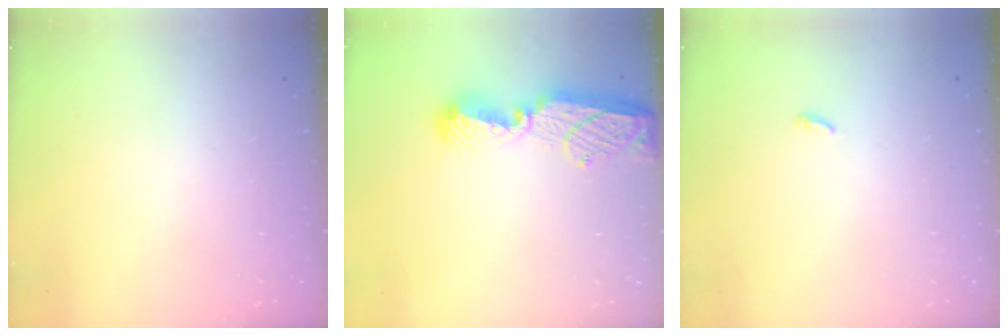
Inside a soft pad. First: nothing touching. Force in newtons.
{"total": 10.7, "press": 10.7, "slide": 1.0}
{"total": 2.5, "press": 2.5, "slide": 0.2}